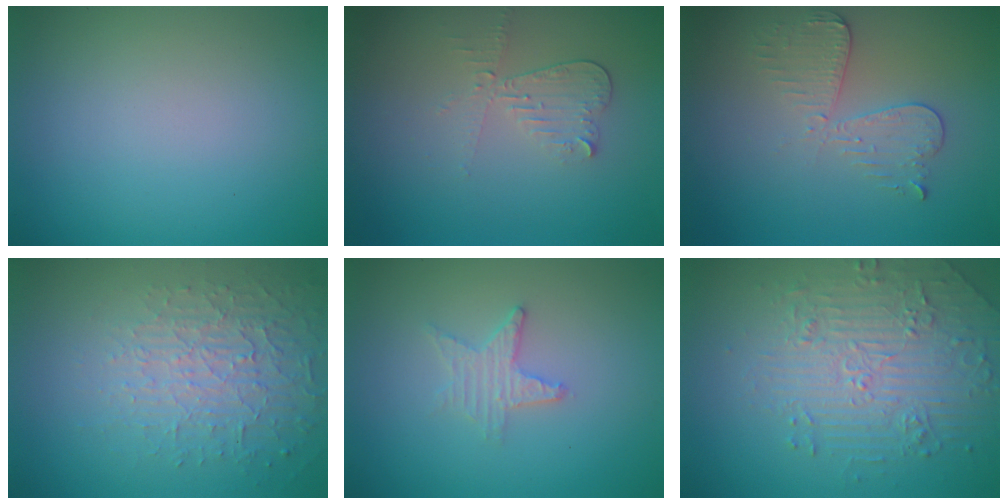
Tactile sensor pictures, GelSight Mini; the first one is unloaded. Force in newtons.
{"total": 2.0, "press": 1.9, "slide": 0.7}
{"total": 3.0, "press": 2.7, "slide": 1.2}
{"total": 3.7, "press": 3.1, "slide": 2.0}
{"total": 2.1, "press": 2.0, "slide": 0.4}
{"total": 4.4, "press": 4.0, "slide": 1.8}